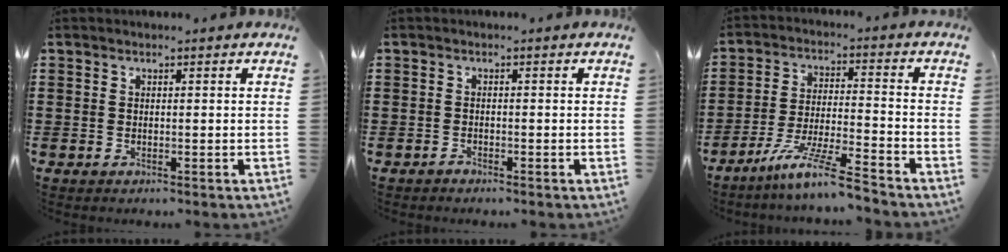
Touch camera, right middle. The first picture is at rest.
{"total": 0.8, "force": [-0.7, 0.2, 0.1], "torque": [-0.005, -0.001, -0.016]}
{"total": 8.9, "force": [-7.5, -0.3, 4.9], "torque": [-0.100, -0.007, -0.147]}